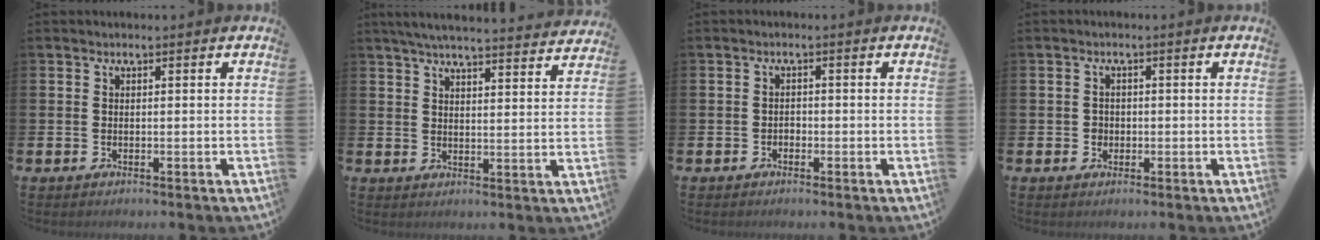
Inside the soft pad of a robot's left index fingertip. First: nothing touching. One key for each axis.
{"total": 5.5, "fx": 5.3, "fy": 0.1, "fz": 1.3, "tx": -0.038, "ty": -0.030, "tz": 0.094}
{"total": 1.0, "fx": -0.7, "fy": 0.7, "fz": 0.1, "tx": 0.001, "ty": 0.000, "tz": -0.016}
{"total": 1.4, "fx": 0.0, "fy": 1.4, "fz": 0.2, "tx": 0.005, "ty": 0.003, "tz": -0.005}